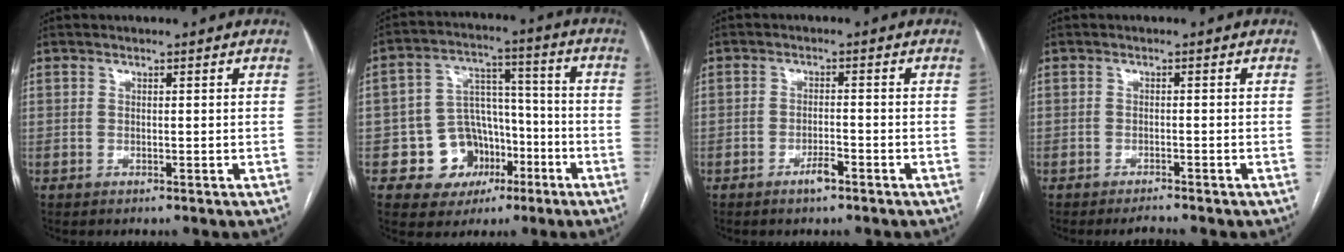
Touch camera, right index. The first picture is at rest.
{"total": 10.4, "force": [-4.1, 8.9, 3.5], "torque": [-0.045, 0.034, -0.055]}
{"total": 2.6, "force": [-1.7, 0.5, 1.9], "torque": [-0.031, 0.001, -0.030]}
{"total": 1.8, "force": [-1.7, -0.1, 0.6], "torque": [-0.013, -0.005, -0.026]}